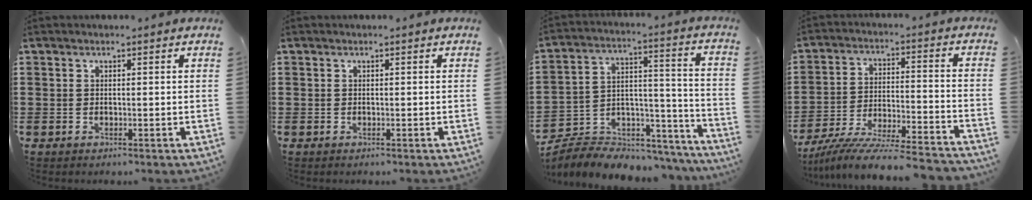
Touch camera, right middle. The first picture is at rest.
{"total": 0.0}
{"total": 6.1, "force": [-5.7, 2.1, 0.7], "torque": [-0.018, -0.001, -0.116]}
{"total": 8.9, "force": [-8.4, -0.3, 3.0], "torque": [-0.058, -0.001, -0.168]}